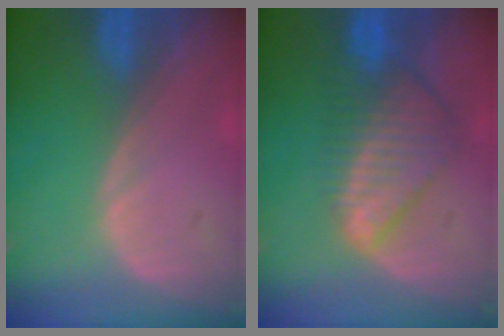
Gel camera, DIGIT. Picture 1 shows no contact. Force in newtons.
{"total": 8.4, "press": 7.3, "slide": 4.1}